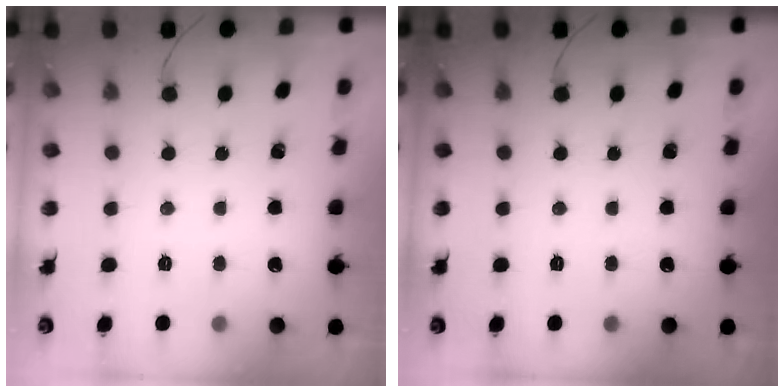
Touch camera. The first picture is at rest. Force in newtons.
{"total": 0.0}